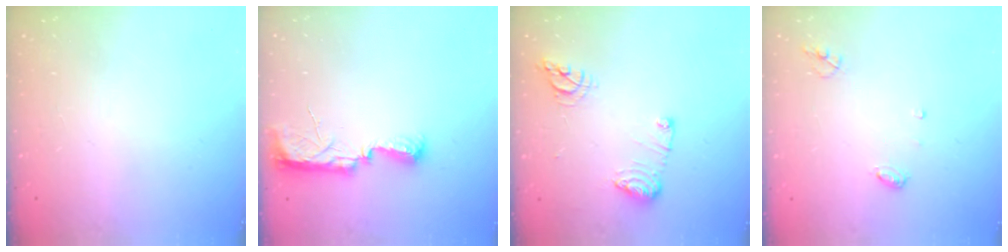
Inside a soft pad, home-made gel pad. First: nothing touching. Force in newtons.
{"total": 7.9, "press": 7.8, "slide": 0.8}
{"total": 10.5, "press": 10.5, "slide": 1.0}
{"total": 4.7, "press": 4.6, "slide": 0.5}